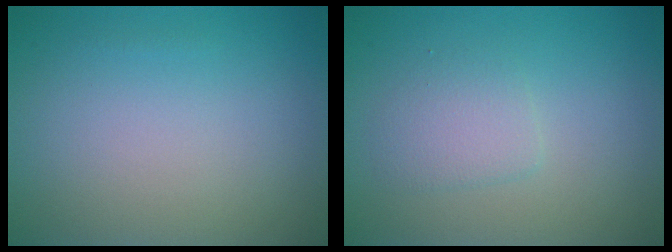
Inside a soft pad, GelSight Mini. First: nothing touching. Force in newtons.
{"total": 1.9, "press": 1.9, "slide": 0.1}